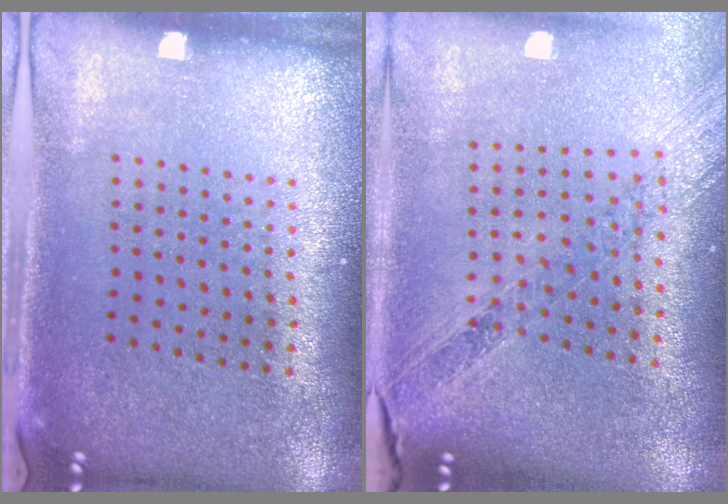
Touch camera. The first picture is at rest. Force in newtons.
{"total": 1.1, "press": 1.1, "slide": 0.2}